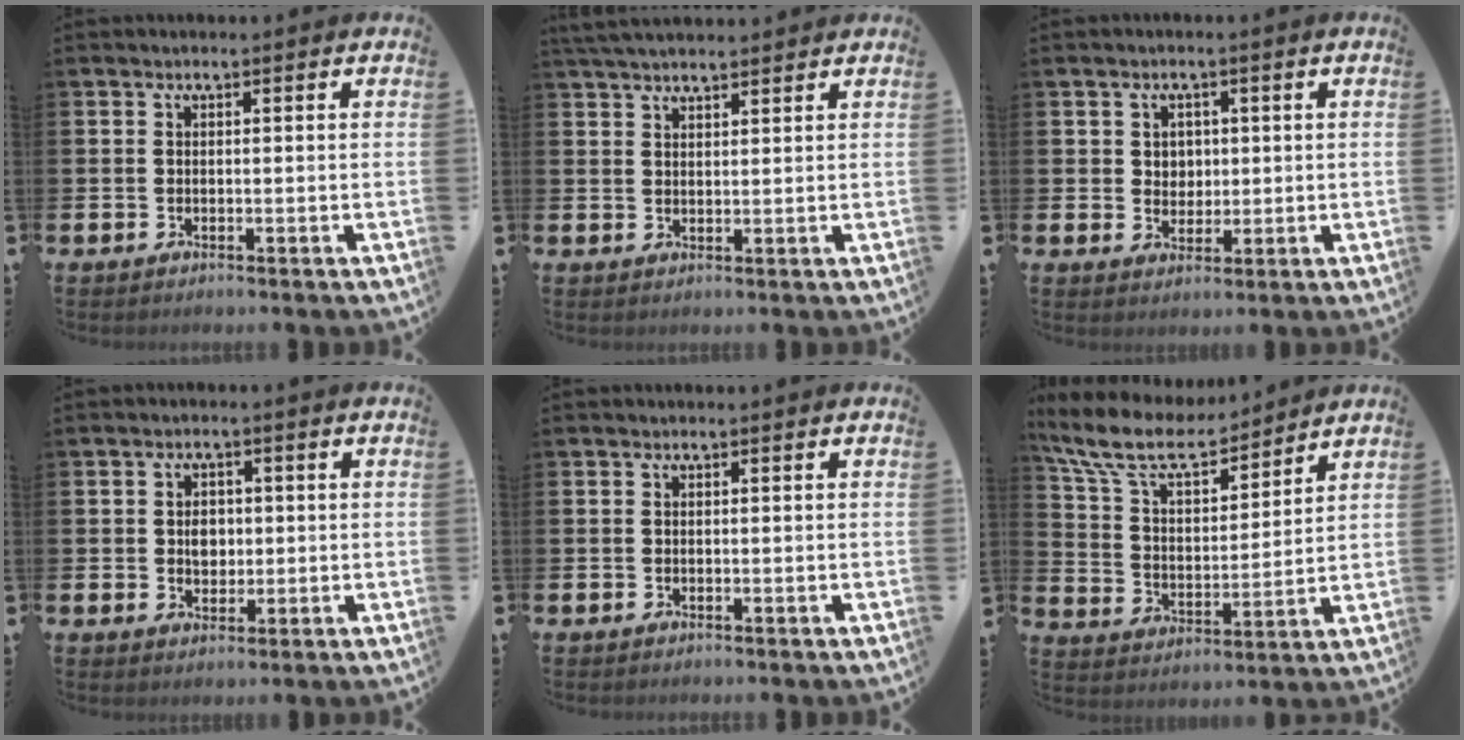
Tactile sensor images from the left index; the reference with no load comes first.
{"total": 3.7, "force": [3.6, 0.5, 0.9], "torque": [-0.020, -0.011, 0.065]}
{"total": 2.6, "force": [1.0, 2.3, 0.7], "torque": [0.002, 0.001, 0.011]}
{"total": 2.8, "force": [0.2, 2.2, 1.8], "torque": [-0.008, -0.001, -0.005]}
{"total": 0.0}
{"total": 10.3, "force": [8.9, 3.1, 4.1], "torque": [-0.119, -0.049, 0.158]}